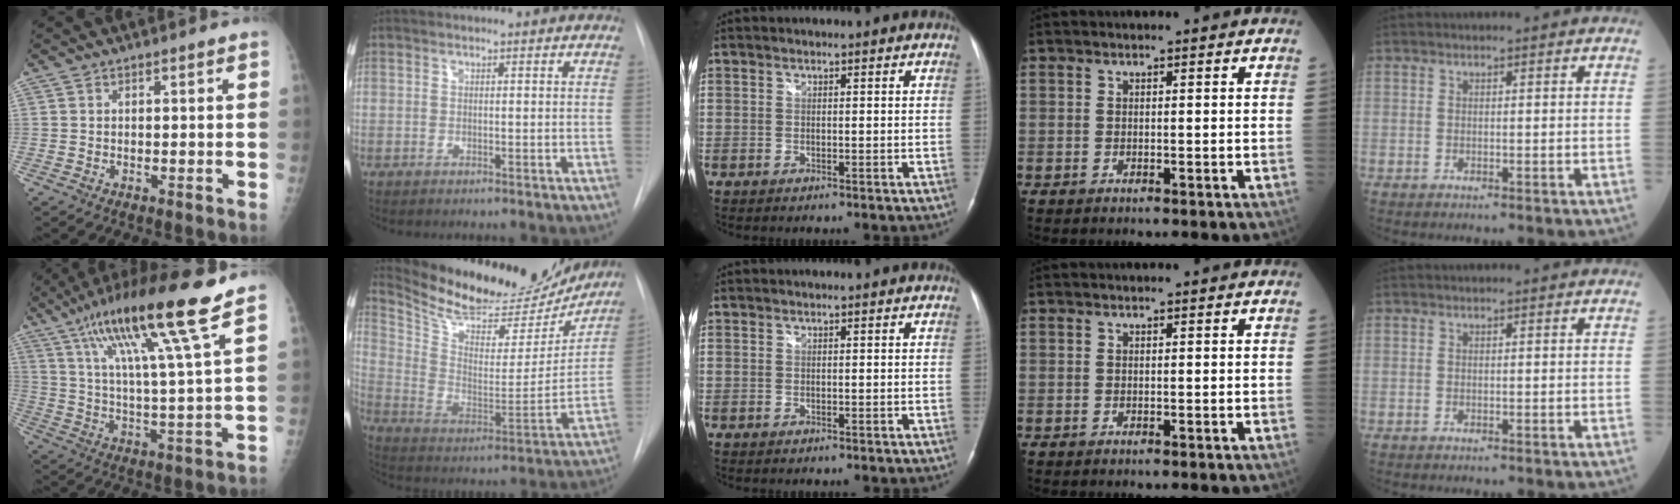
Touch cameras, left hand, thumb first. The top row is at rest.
{"thumb": {"total": 17.5, "force": [10.3, 0.5, 14.1], "torque": [-0.246, -0.032, 0.176]}, "index": {"total": 23.7, "force": [21.8, 6.4, 6.9], "torque": [-0.117, -0.034, 0.324]}}